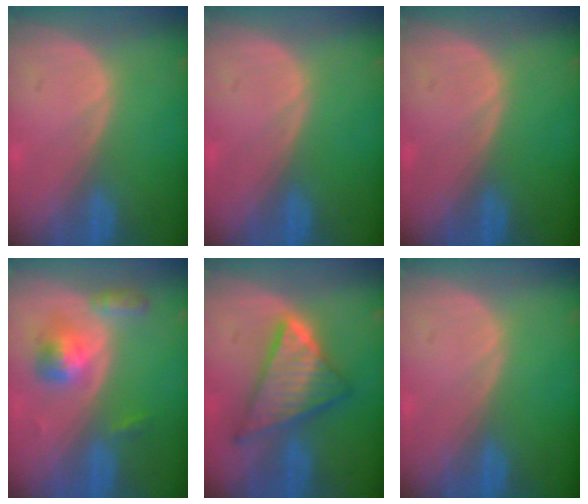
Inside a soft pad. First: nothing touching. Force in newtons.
{"total": 0.0}
{"total": 0.0}
{"total": 5.3, "press": 5.0, "slide": 1.6}
{"total": 9.1, "press": 9.1, "slide": 0.6}
{"total": 0.0}